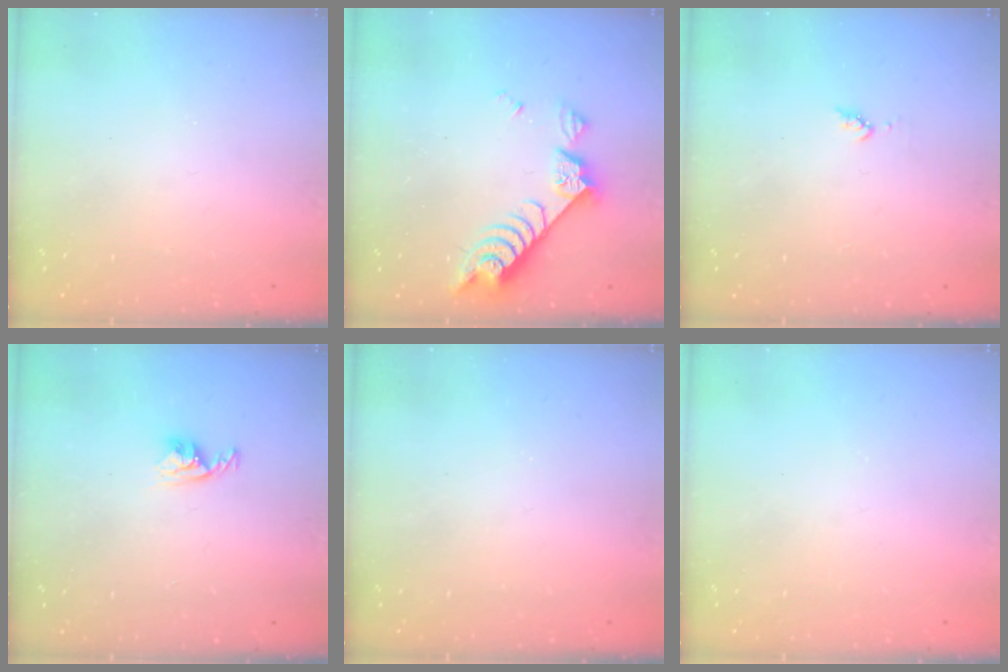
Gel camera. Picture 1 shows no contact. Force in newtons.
{"total": 8.3, "press": 8.2, "slide": 1.3}
{"total": 4.4, "press": 4.3, "slide": 0.4}
{"total": 3.3, "press": 3.3, "slide": 0.5}
{"total": 0.0}
{"total": 0.0}